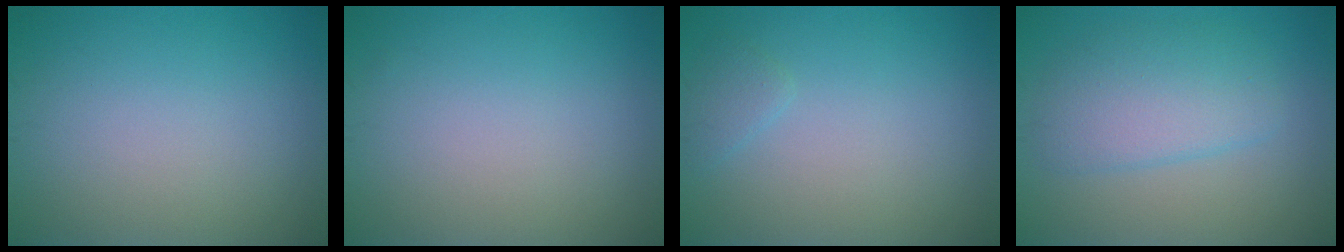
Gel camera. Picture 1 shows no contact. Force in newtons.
{"total": 0.0}
{"total": 1.0, "press": 1.0, "slide": 0.1}
{"total": 4.2, "press": 4.2, "slide": 0.2}